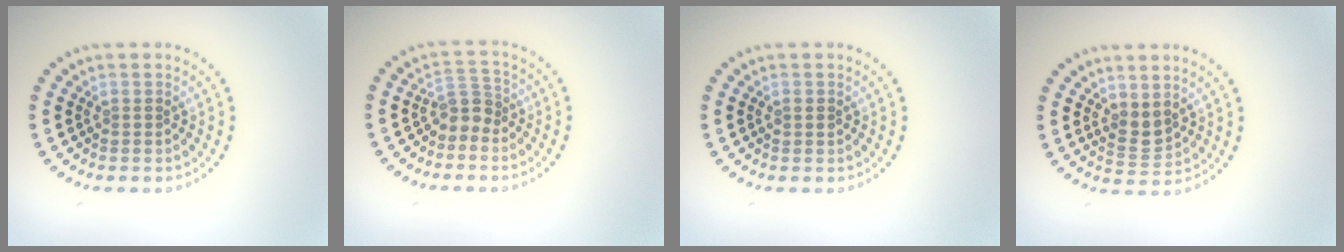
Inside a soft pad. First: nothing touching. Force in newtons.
{"total": 2.2, "press": 1.7, "slide": 1.4}
{"total": 0.9, "press": 0.9, "slide": 0.3}
{"total": 1.8, "press": 1.6, "slide": 1.0}